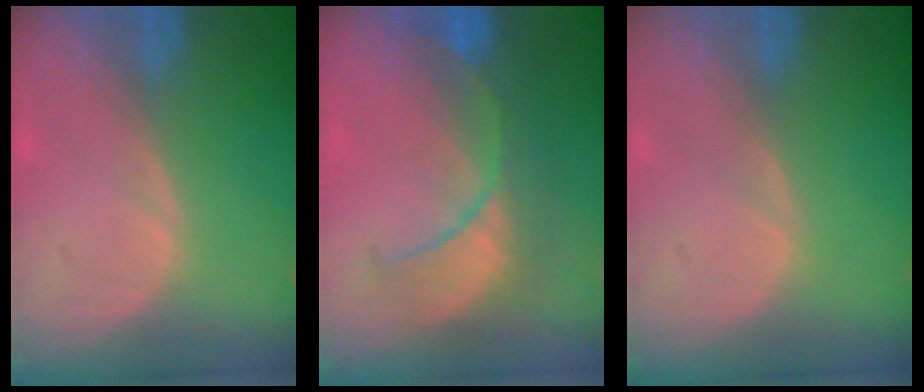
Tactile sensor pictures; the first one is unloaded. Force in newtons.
{"total": 8.3, "press": 8.3, "slide": 0.7}
{"total": 0.0}